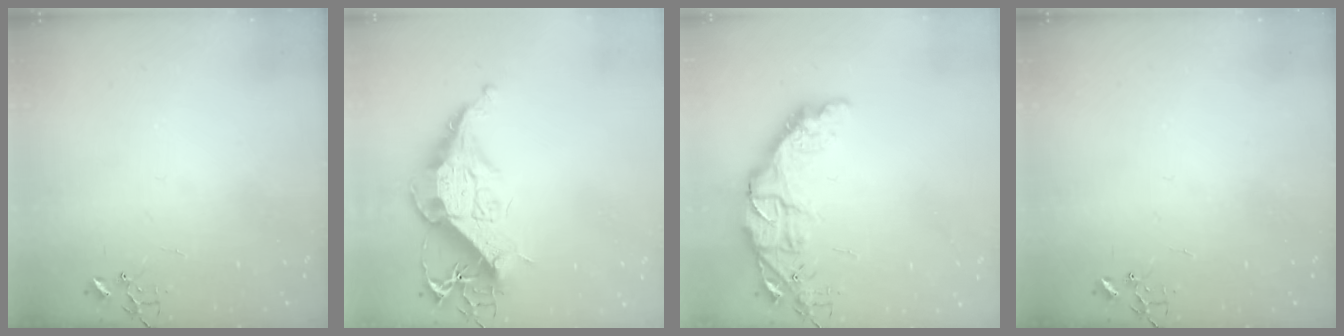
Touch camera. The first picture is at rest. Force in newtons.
{"total": 17.7, "press": 17.6, "slide": 1.5}
{"total": 14.4, "press": 14.4, "slide": 1.1}
{"total": 0.0}